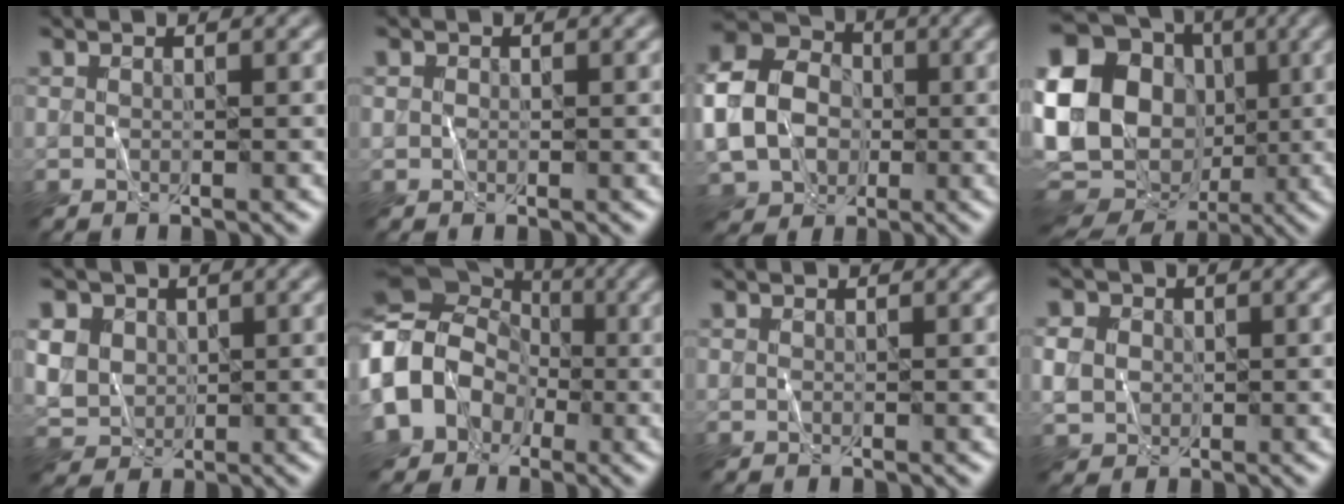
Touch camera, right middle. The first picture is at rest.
{"total": 0.6, "force": [0.1, 0.5, 0.1], "torque": [0.001, -0.001, -0.001]}
{"total": 9.3, "force": [-0.9, 7.5, 5.4], "torque": [-0.122, -0.006, -0.022]}
{"total": 23.7, "force": [1.3, 20.7, 11.5], "torque": [-0.247, 0.042, -0.025]}
{"total": 7.2, "force": [2.4, 6.0, 3.2], "torque": [-0.084, 0.022, 0.040]}
{"total": 13.8, "force": [-2.7, 11.8, 6.5], "torque": [-0.157, 0.000, -0.087]}
{"total": 0.0}
{"total": 2.9, "force": [0.1, 2.6, 1.2], "torque": [-0.031, 0.001, 0.000]}